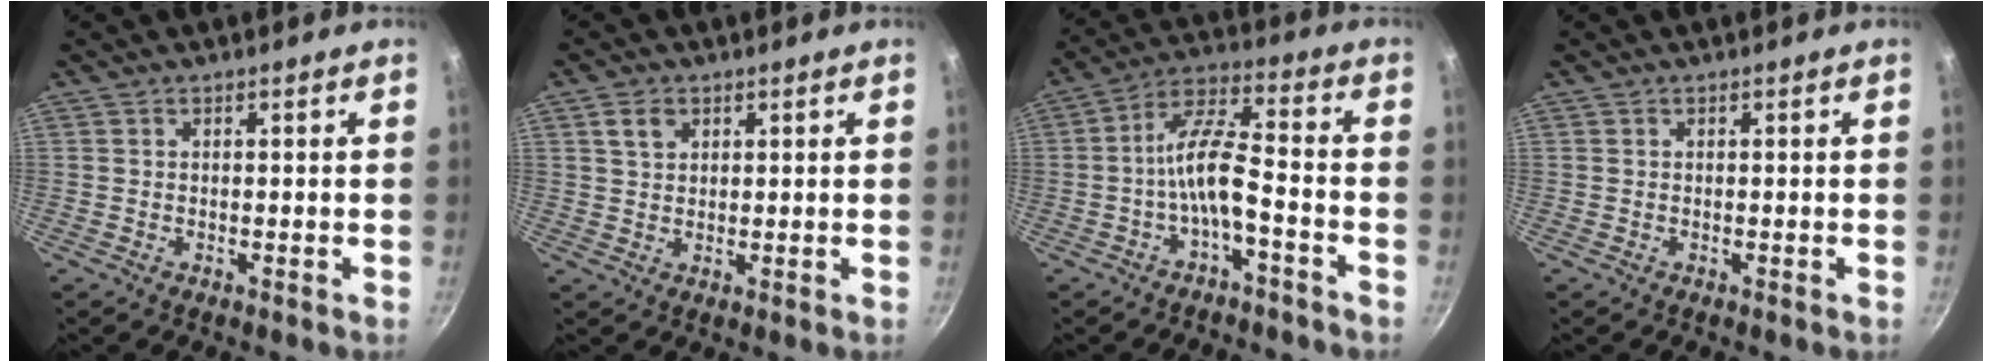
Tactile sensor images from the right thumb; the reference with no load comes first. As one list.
[{"total": 3.4, "force": [1.6, 2.3, 1.8], "torque": [-0.022, -0.001, 0.029]}, {"total": 9.2, "force": [-3.9, 2.9, 7.8], "torque": [-0.157, 0.049, -0.072]}, {"total": 0.0}]